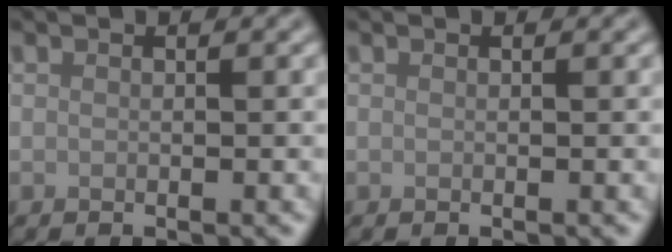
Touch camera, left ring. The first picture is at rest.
{"total": 0.0}